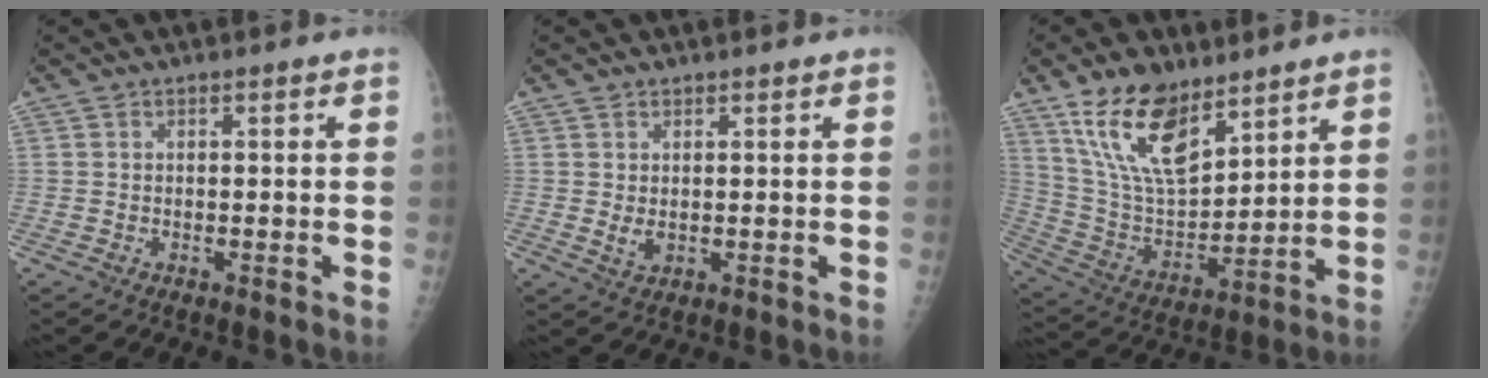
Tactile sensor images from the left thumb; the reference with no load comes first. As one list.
[{"total": 2.2, "force": [0.6, 1.4, 1.6], "torque": [-0.022, -0.008, 0.017]}, {"total": 16.1, "force": [10.5, 7.3, 9.8], "torque": [-0.147, -0.054, 0.213]}]